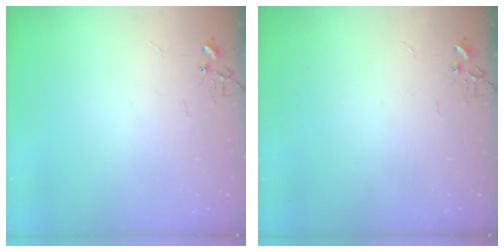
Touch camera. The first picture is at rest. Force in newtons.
{"total": 0.0}